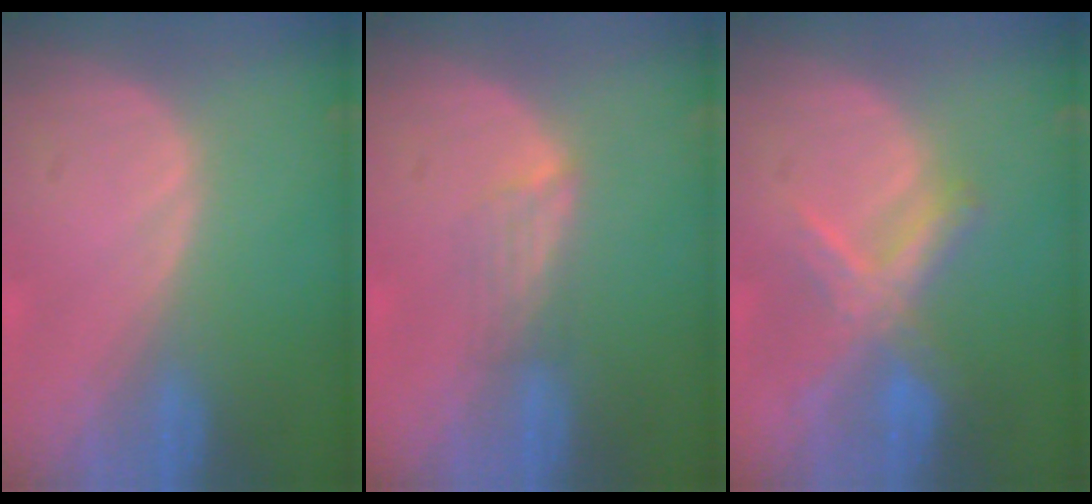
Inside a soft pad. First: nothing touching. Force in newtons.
{"total": 2.8, "press": 2.5, "slide": 1.4}
{"total": 7.3, "press": 6.2, "slide": 4.0}